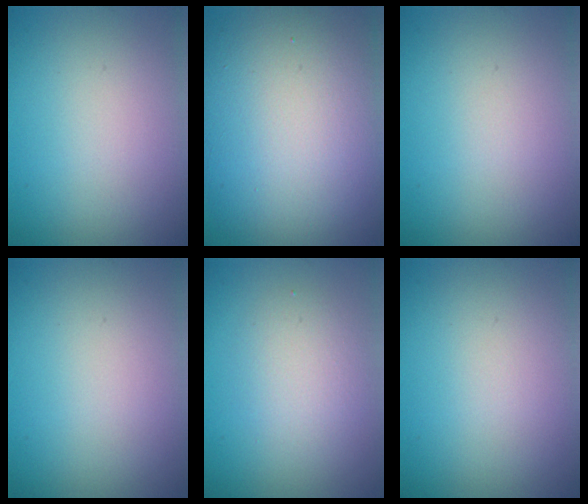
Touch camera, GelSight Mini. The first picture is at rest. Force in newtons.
{"total": 15.0, "press": 15.0, "slide": 0.5}
{"total": 0.0}
{"total": 0.0}
{"total": 2.5, "press": 2.5, "slide": 0.1}
{"total": 0.0}